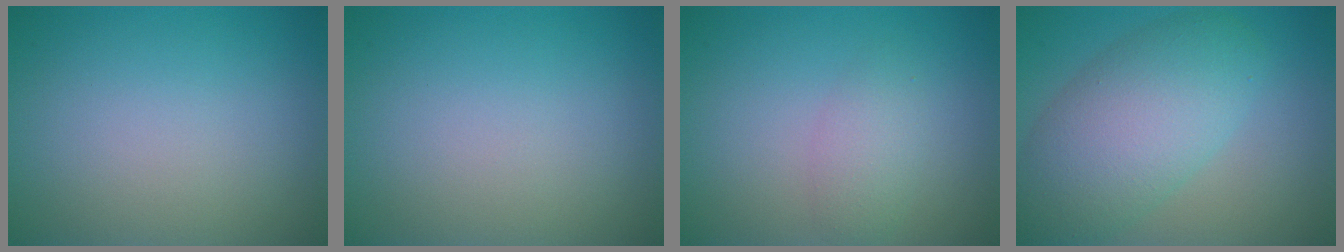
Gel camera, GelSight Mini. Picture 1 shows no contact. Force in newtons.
{"total": 0.0}
{"total": 2.0, "press": 2.0, "slide": 0.1}
{"total": 7.6, "press": 7.6, "slide": 0.4}